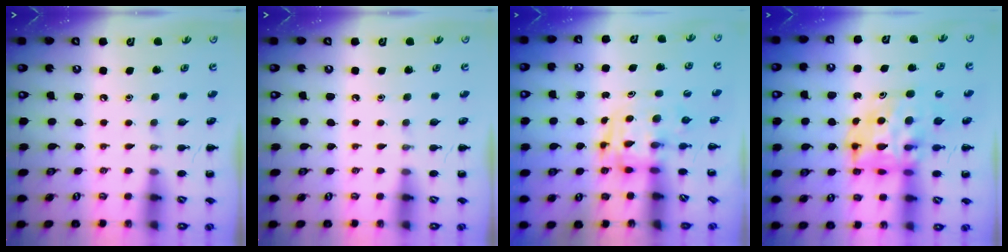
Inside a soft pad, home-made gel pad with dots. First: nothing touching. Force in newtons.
{"total": 0.0}
{"total": 3.1, "press": 3.1, "slide": 0.5}
{"total": 11.2, "press": 10.8, "slide": 3.2}